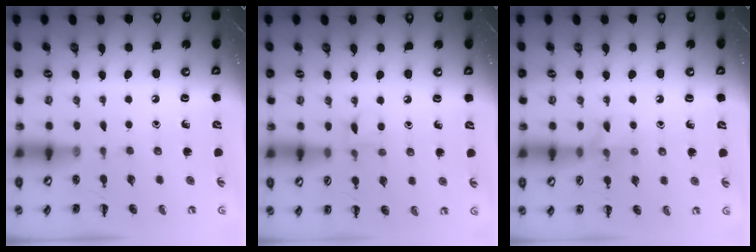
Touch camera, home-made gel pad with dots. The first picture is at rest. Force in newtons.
{"total": 4.9, "press": 4.6, "slide": 1.6}
{"total": 6.6, "press": 6.5, "slide": 1.1}